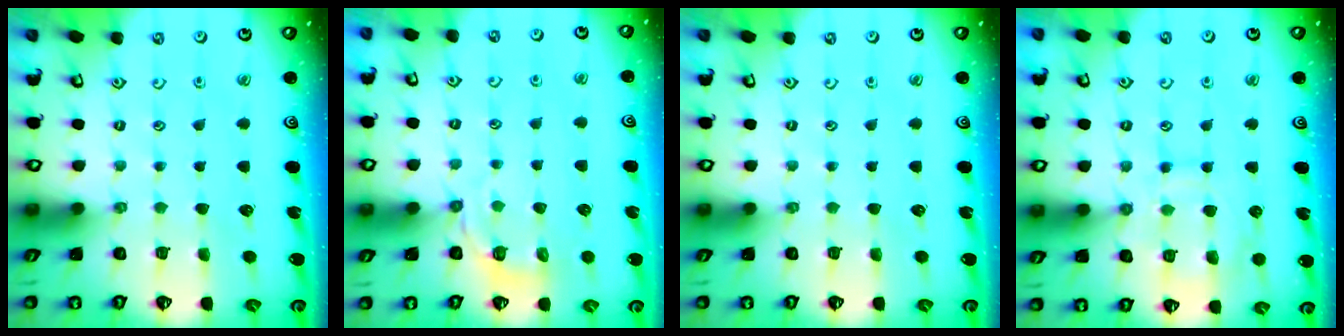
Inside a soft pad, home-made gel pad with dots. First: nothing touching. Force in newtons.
{"total": 4.0, "press": 3.4, "slide": 1.9}
{"total": 0.0}
{"total": 11.9, "press": 11.9, "slide": 1.2}